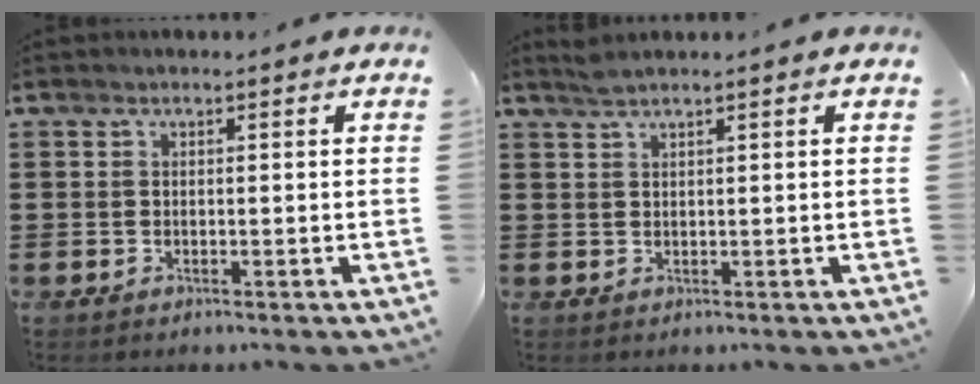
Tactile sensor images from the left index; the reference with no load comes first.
{"total": 1.5, "force": [1.2, -0.1, 0.9], "torque": [-0.020, 0.000, 0.023]}